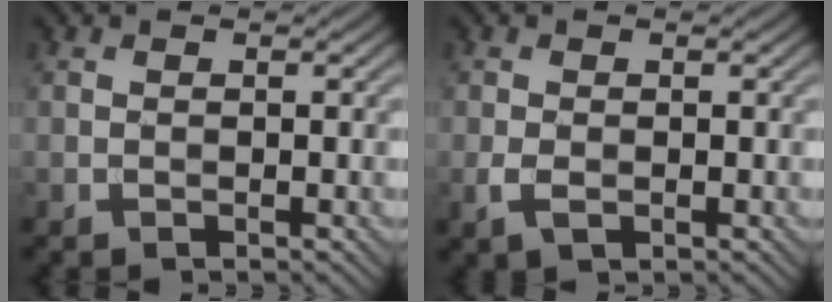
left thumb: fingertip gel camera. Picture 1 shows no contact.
{"total": 2.0, "force": [-0.6, 1.2, 1.5], "torque": [-0.040, -0.006, -0.010]}